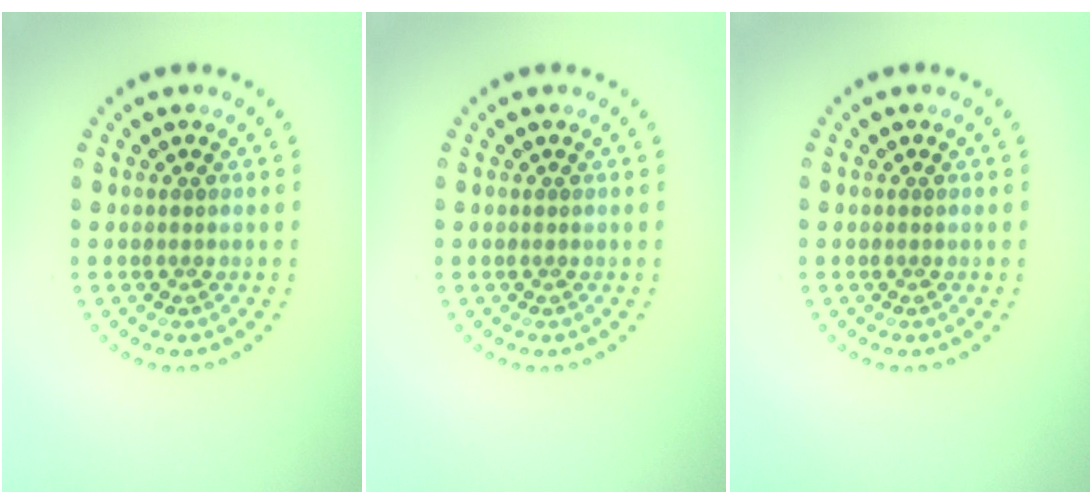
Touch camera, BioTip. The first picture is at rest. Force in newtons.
{"total": 0.0}
{"total": 0.0}